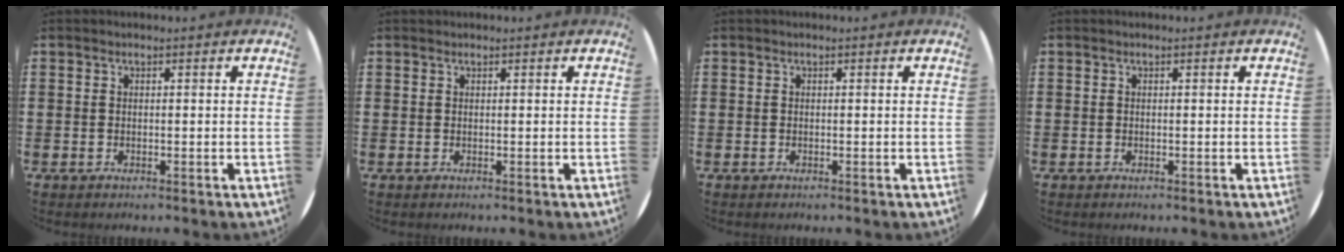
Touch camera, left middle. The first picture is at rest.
{"total": 0.0}
{"total": 0.0}
{"total": 0.0}